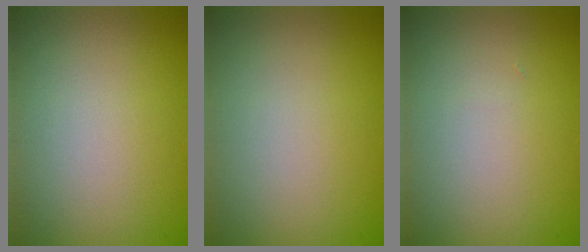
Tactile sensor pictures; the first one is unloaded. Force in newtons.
{"total": 0.0}
{"total": 0.0}